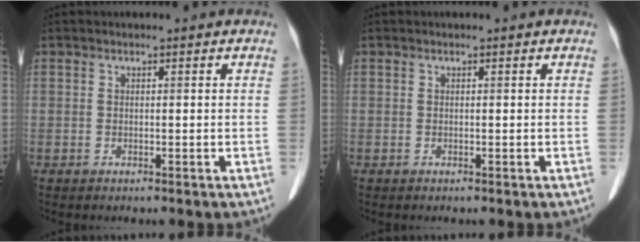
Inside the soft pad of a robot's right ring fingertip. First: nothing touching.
{"total": 0.0}